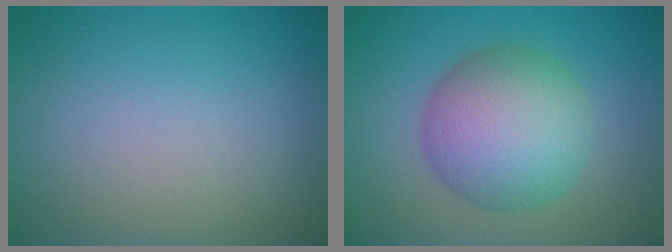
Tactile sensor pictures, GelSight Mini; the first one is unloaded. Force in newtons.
{"total": 8.1, "press": 8.1, "slide": 0.1}